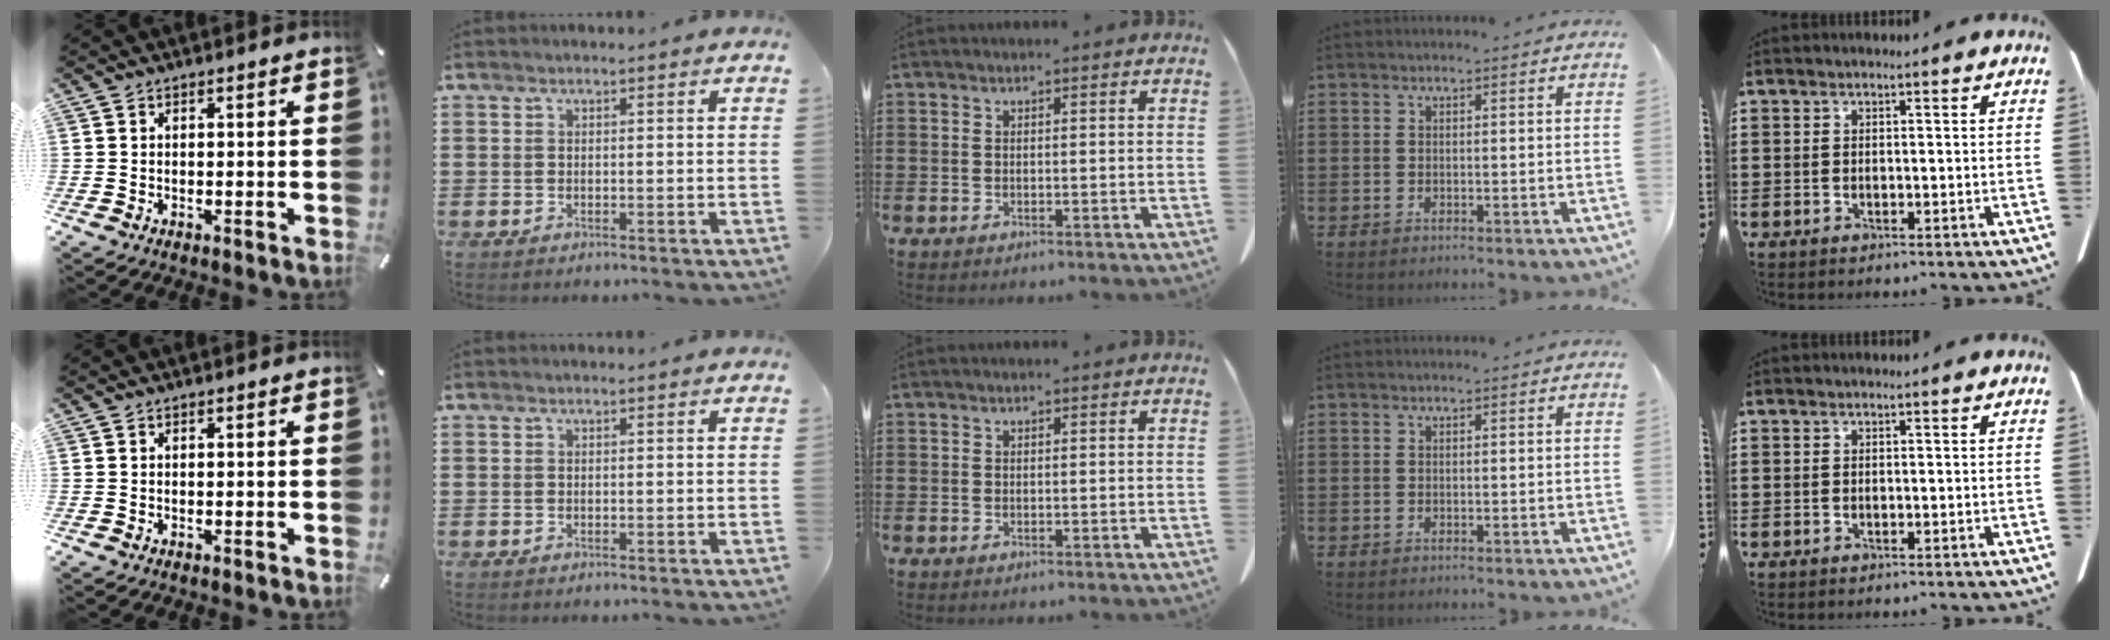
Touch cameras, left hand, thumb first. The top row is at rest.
{}